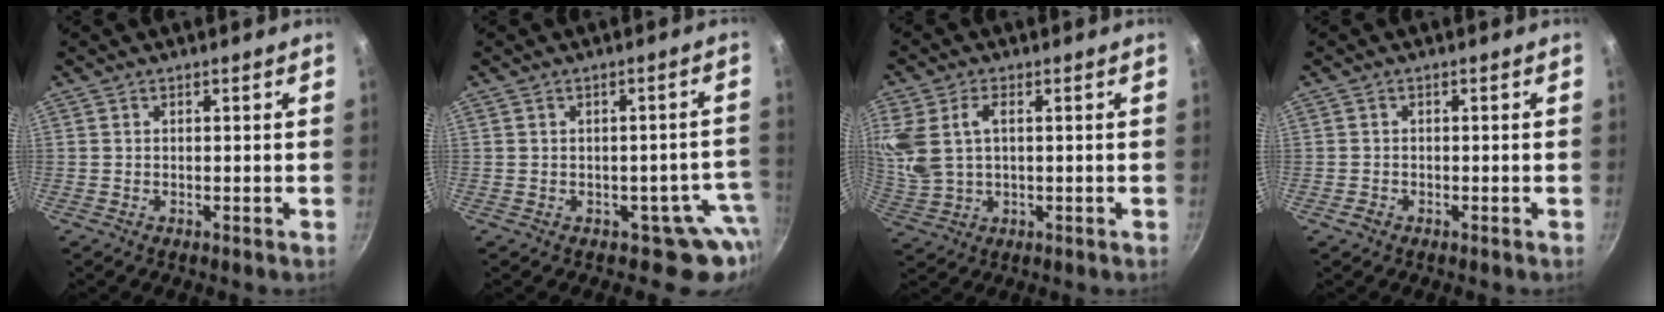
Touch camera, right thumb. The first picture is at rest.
{"total": 7.1, "force": [-3.0, 5.8, 2.8], "torque": [0.048, 0.047, -0.022]}
{"total": 10.3, "force": [2.4, 6.3, 7.8], "torque": [-0.160, 0.004, 0.055]}
{"total": 1.4, "force": [-0.8, 1.1, 0.5], "torque": [-0.006, 0.008, -0.012]}